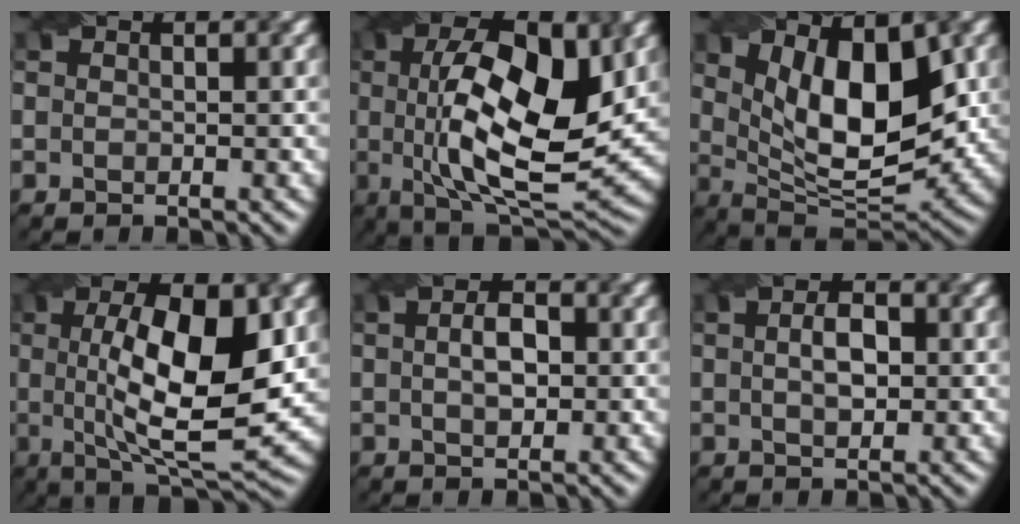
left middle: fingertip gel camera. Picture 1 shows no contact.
{"total": 12.8, "force": [1.1, 5.1, 11.7], "torque": [-0.188, 0.000, 0.018]}
{"total": 10.1, "force": [2.5, 4.6, 8.6], "torque": [-0.128, -0.009, 0.040]}
{"total": 11.6, "force": [0.7, 3.8, 10.9], "torque": [-0.163, -0.002, 0.016]}
{"total": 2.5, "force": [0.0, 1.4, 2.1], "torque": [-0.044, 0.006, 0.000]}
{"total": 2.6, "force": [0.0, 1.3, 2.2], "torque": [-0.046, 0.005, 0.002]}